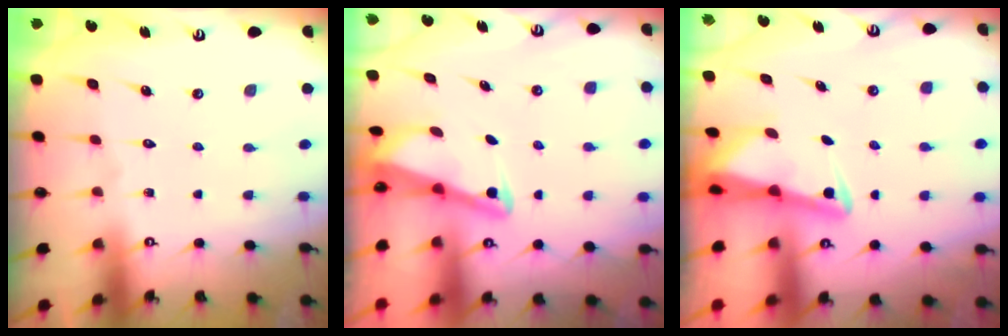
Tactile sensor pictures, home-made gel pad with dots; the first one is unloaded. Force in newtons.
{"total": 3.0, "press": 3.0, "slide": 0.3}
{"total": 2.5, "press": 2.5, "slide": 0.2}